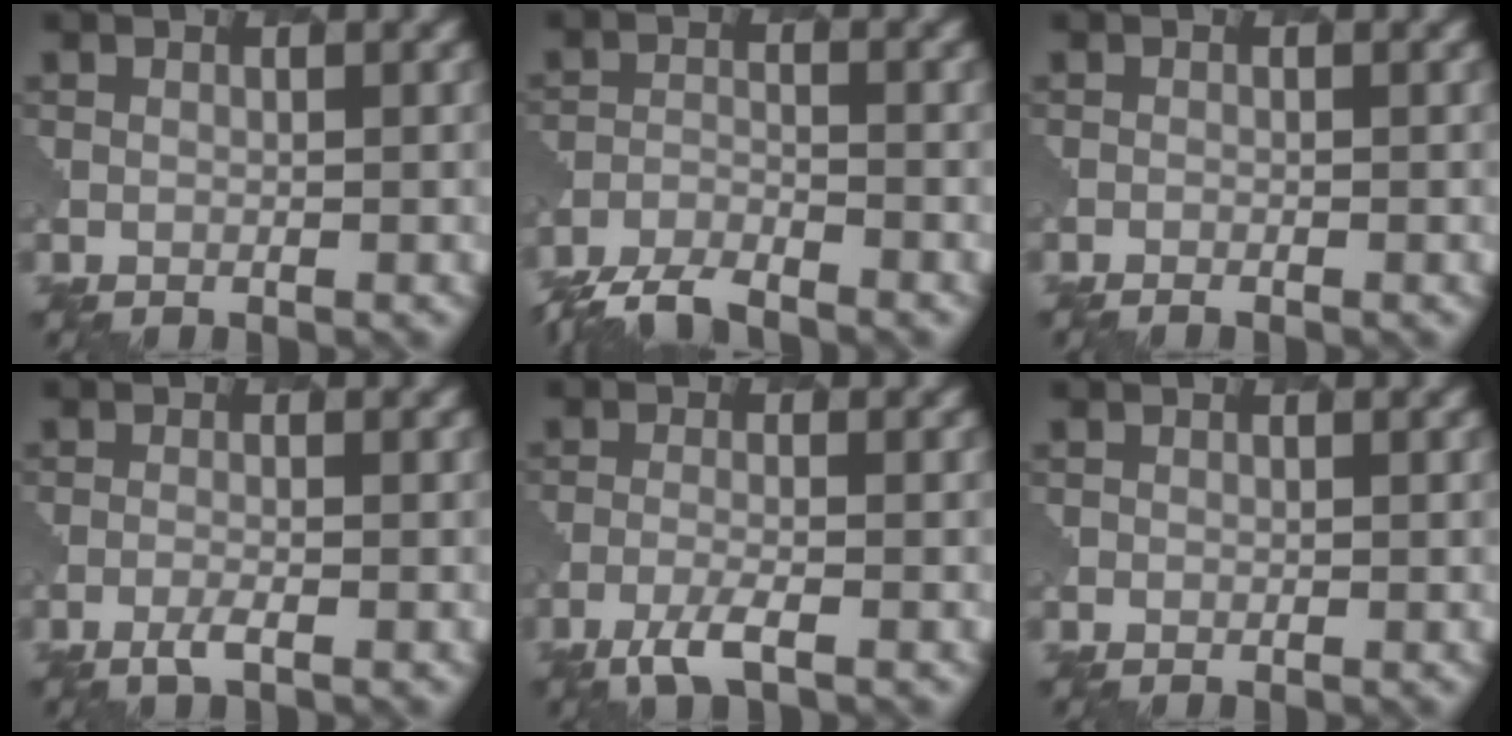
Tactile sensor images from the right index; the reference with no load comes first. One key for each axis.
{"total": 5.2, "fx": -4.9, "fy": 0.8, "fz": 1.3, "tx": -0.031, "ty": -0.014, "tz": -0.093}
{"total": 1.1, "fx": -1.0, "fy": 0.3, "fz": 0.4, "tx": 0.001, "ty": 0.006, "tz": -0.014}
{"total": 1.2, "fx": -0.9, "fy": 0.1, "fz": 0.8, "tx": -0.016, "ty": 0.003, "tz": -0.024}
{"total": 2.5, "fx": -1.8, "fy": 0.4, "fz": 1.7, "tx": -0.038, "ty": -0.001, "tz": -0.046}
{"total": 0.5, "fx": -0.3, "fy": 0.4, "fz": 0.0, "tx": 0.003, "ty": 0.001, "tz": 0.002}